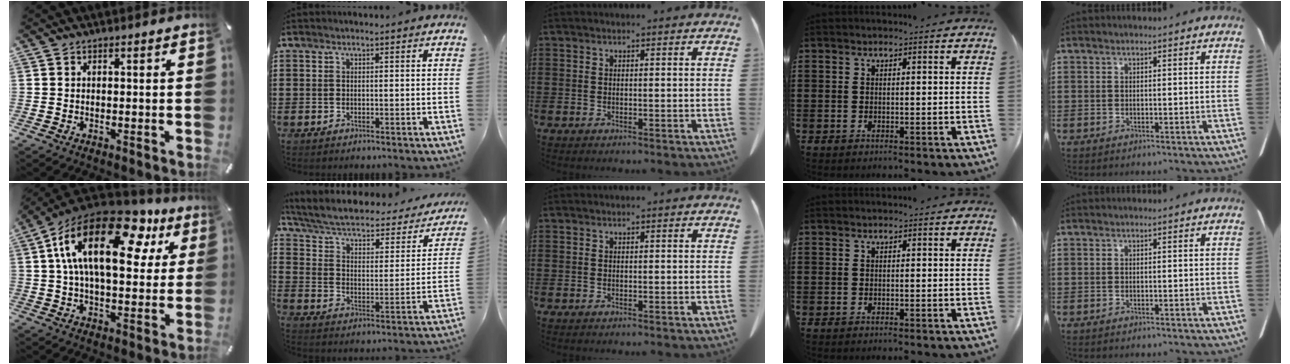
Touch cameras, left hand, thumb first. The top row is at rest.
{"thumb": {"total": 23.4, "force": [9.4, 11.6, 18.1], "torque": [-0.335, -0.040, 0.143]}, "index": {"total": 4.1, "force": [3.1, 1.1, 2.5], "torque": [-0.063, -0.029, 0.043]}}